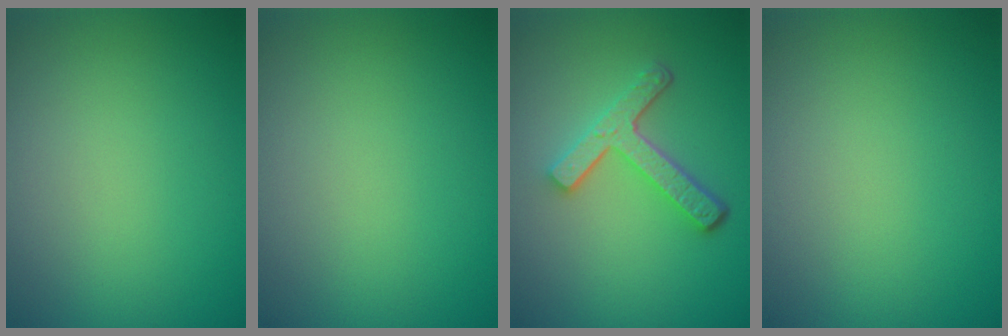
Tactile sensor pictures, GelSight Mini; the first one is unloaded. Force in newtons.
{"total": 0.0}
{"total": 4.3, "press": 3.3, "slide": 2.8}
{"total": 0.0}